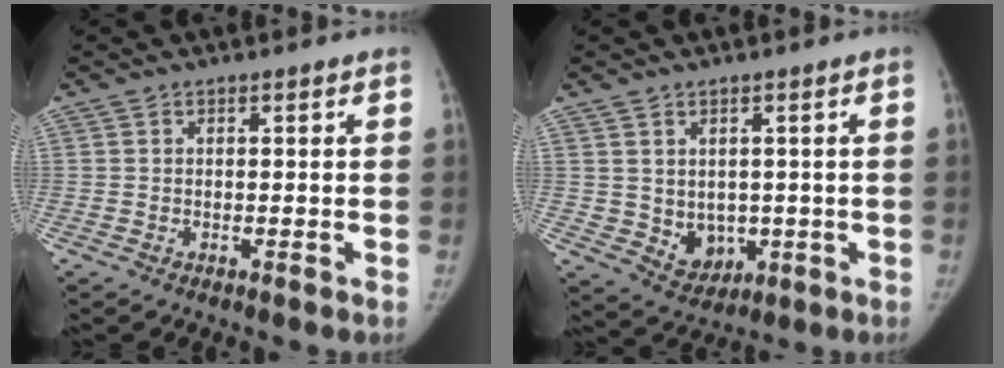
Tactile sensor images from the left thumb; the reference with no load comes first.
{"total": 6.0, "force": [0.0, 5.1, 3.3], "torque": [-0.022, -0.012, 0.020]}